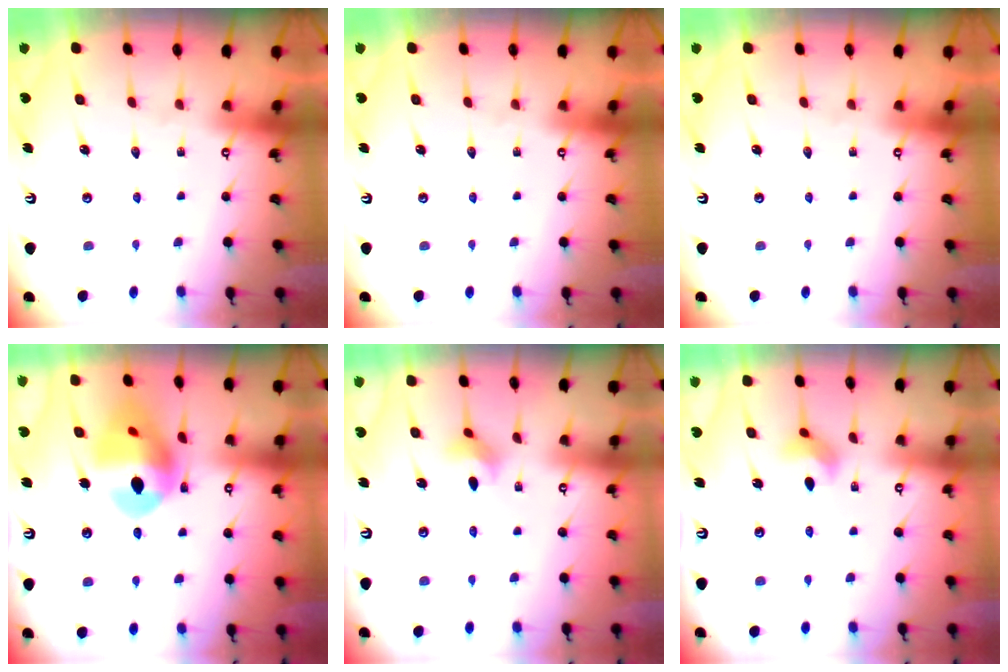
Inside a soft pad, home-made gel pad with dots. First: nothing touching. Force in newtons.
{"total": 0.0}
{"total": 0.0}
{"total": 17.3, "press": 17.2, "slide": 1.9}
{"total": 2.8, "press": 2.8, "slide": 0.1}
{"total": 5.8, "press": 5.8, "slide": 0.5}